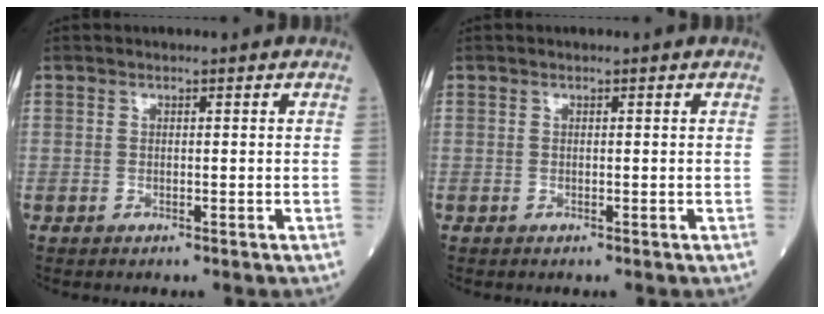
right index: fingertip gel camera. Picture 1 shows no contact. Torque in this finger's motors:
{"motor_torque": [0.00, 0.00, 0.00, 0.00]}